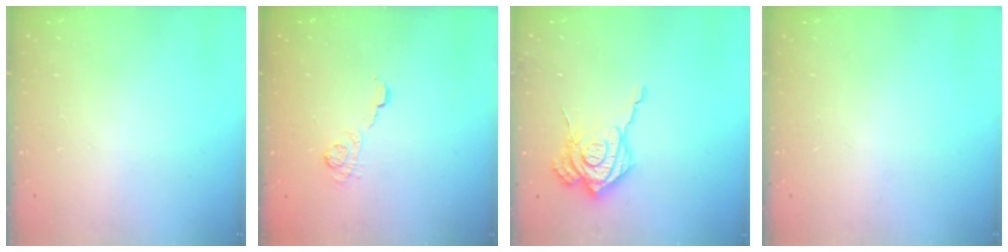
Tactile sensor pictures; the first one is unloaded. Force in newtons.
{"total": 5.2, "press": 5.2, "slide": 0.4}
{"total": 15.0, "press": 14.8, "slide": 1.8}
{"total": 0.0}